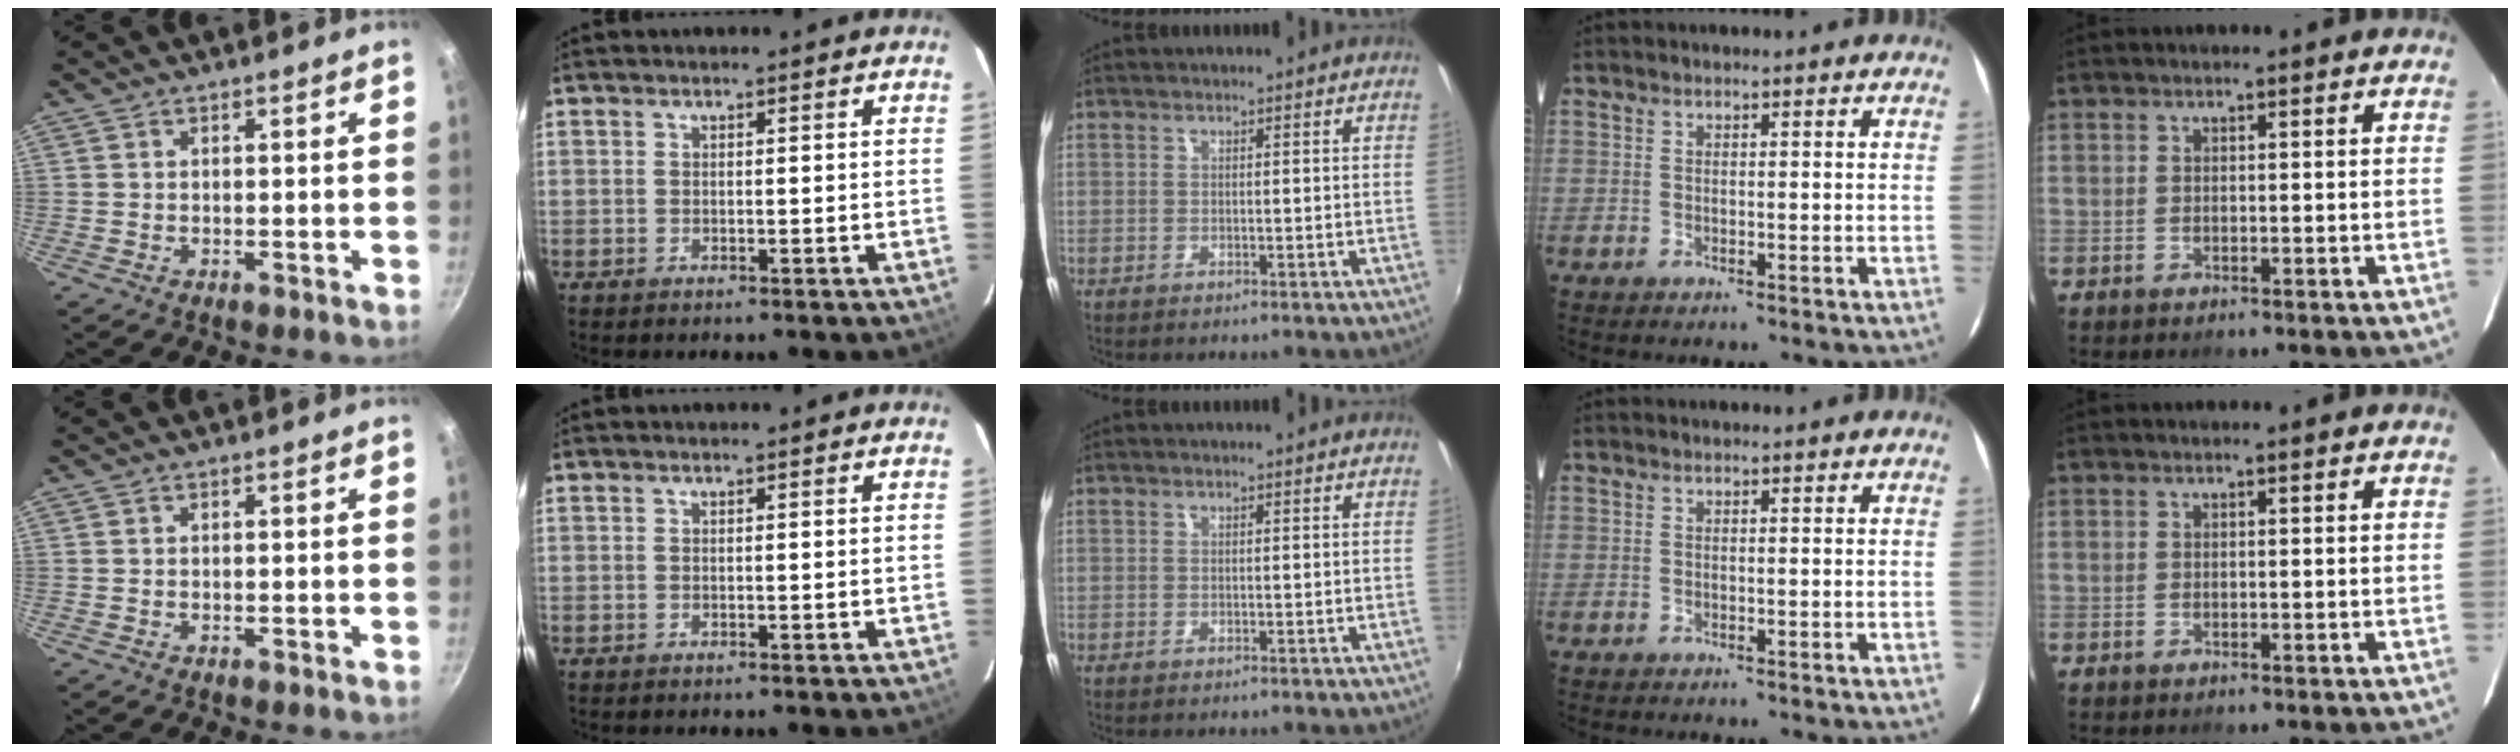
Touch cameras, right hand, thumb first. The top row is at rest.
{}